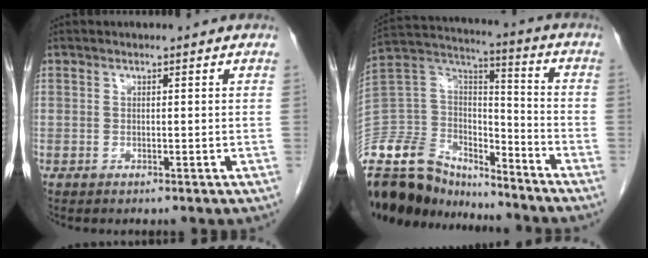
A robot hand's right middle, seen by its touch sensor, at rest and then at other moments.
{"total": 23.7, "force": [-21.1, 7.7, 7.7], "torque": [-0.208, 0.012, -0.366]}